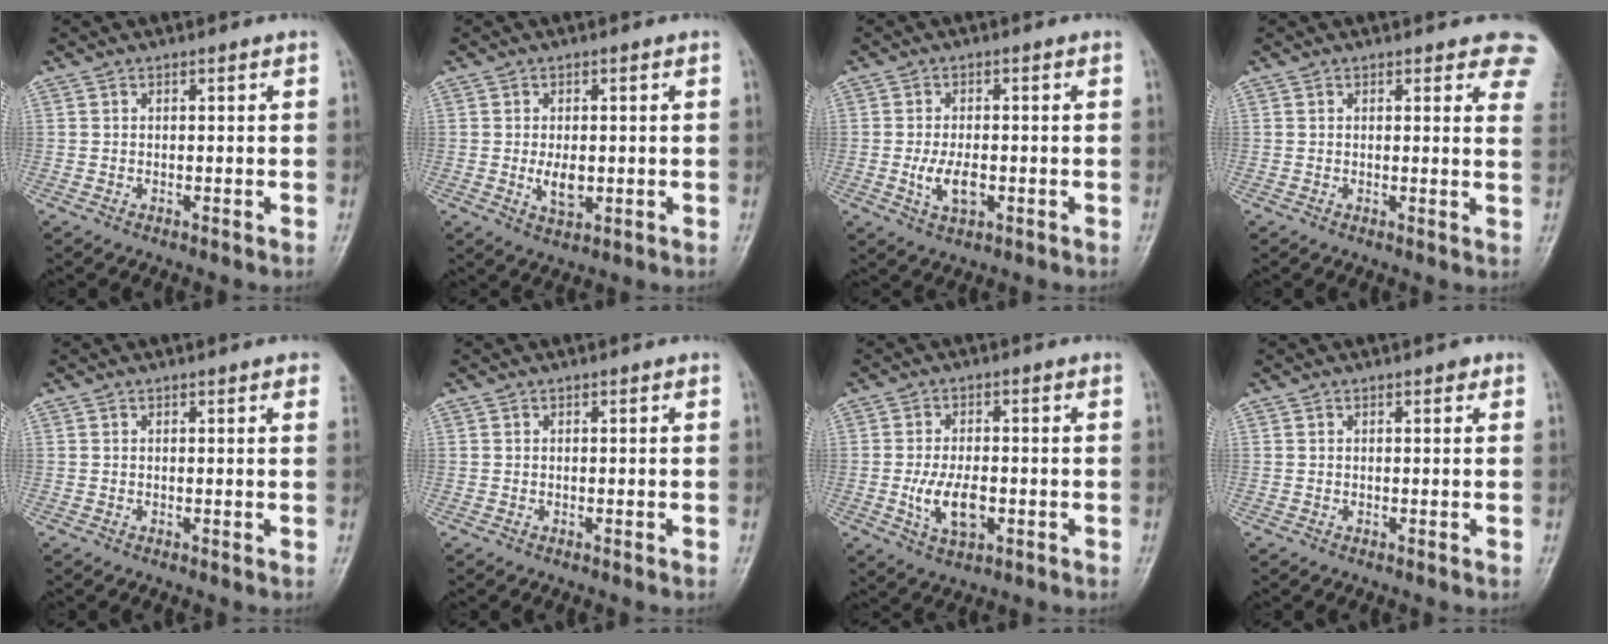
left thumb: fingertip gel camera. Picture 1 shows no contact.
{"total": 4.2, "force": [-0.3, 2.3, 3.5], "torque": [-0.055, -0.007, 0.000]}
{"total": 5.1, "force": [-1.1, 2.6, 4.2], "torque": [-0.081, 0.000, -0.017]}
{"total": 6.6, "force": [4.9, 2.4, 3.7], "torque": [-0.009, -0.019, 0.036]}
{"total": 2.4, "force": [1.6, 0.5, 1.7], "torque": [-0.012, 0.003, 0.011]}
{"total": 0.0}
{"total": 7.2, "force": [-1.6, 3.7, 6.0], "torque": [-0.111, 0.002, -0.023]}
{"total": 0.8, "force": [0.5, 0.4, 0.6], "torque": [-0.004, 0.000, 0.002]}